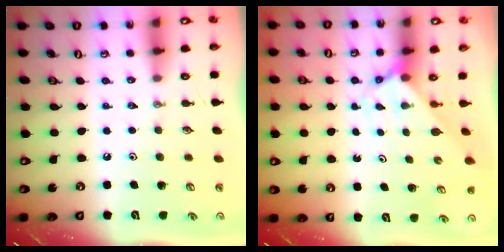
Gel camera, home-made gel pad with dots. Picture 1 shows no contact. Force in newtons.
{"total": 2.7, "press": 2.7, "slide": 0.2}